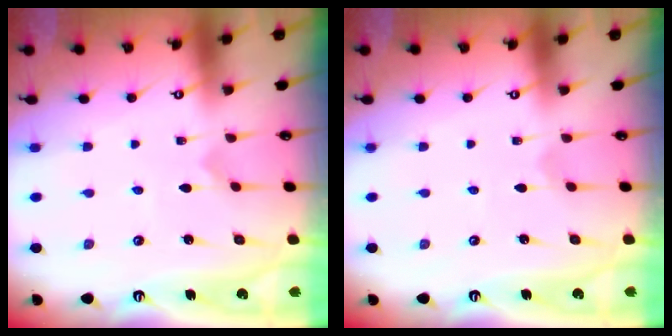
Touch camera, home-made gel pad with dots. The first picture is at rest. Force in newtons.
{"total": 1.2, "press": 1.1, "slide": 0.1}